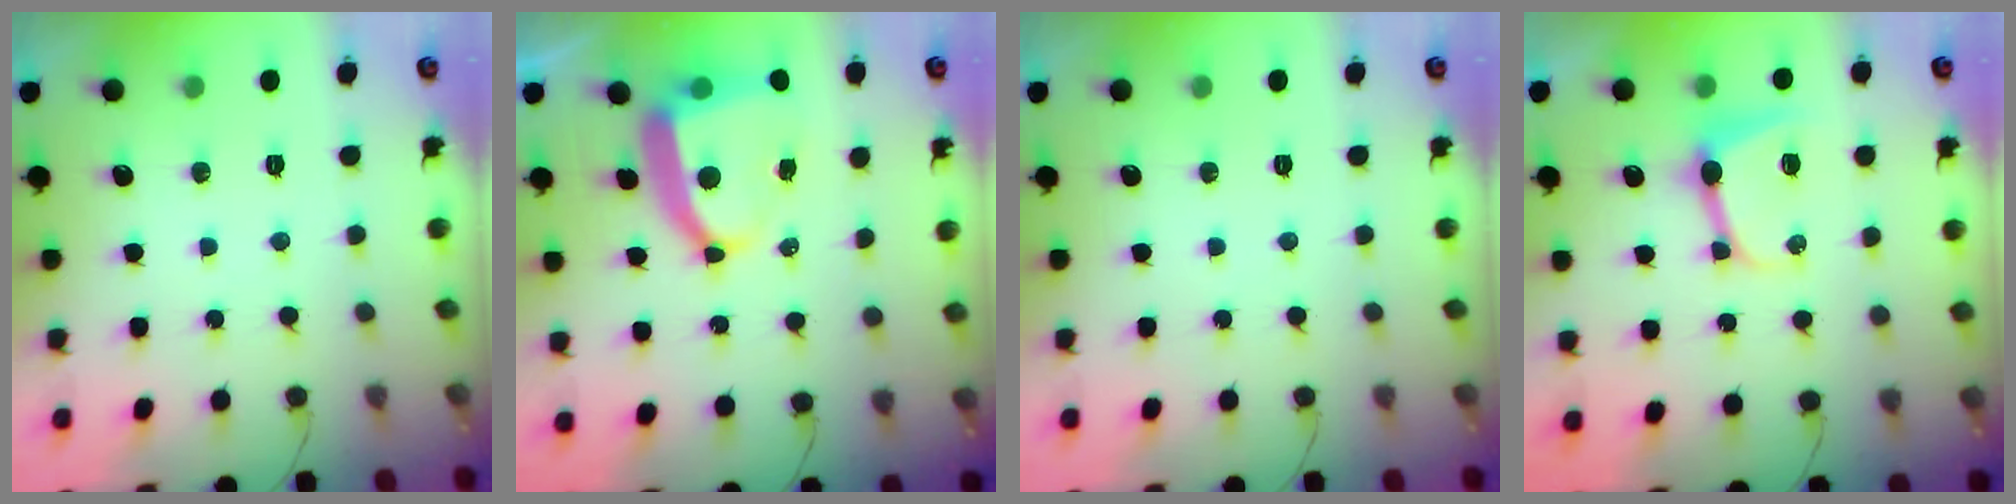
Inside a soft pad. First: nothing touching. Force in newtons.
{"total": 12.1, "press": 12.0, "slide": 1.5}
{"total": 0.0}
{"total": 8.5, "press": 8.4, "slide": 0.8}